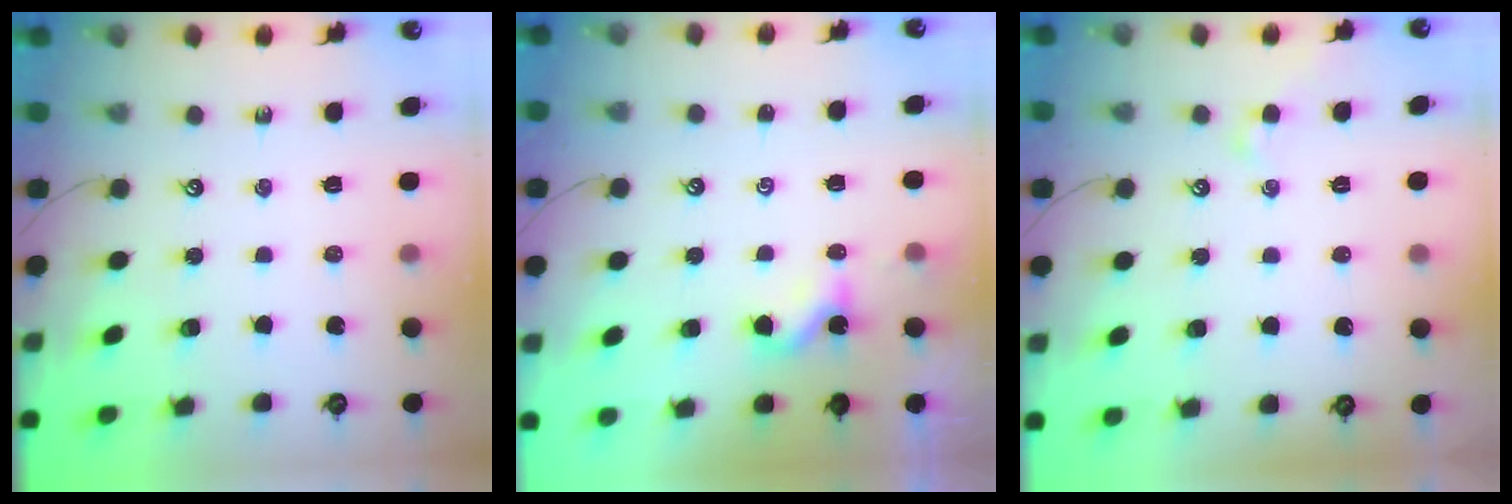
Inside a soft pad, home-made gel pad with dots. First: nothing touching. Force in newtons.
{"total": 0.6, "press": 0.5, "slide": 0.4}
{"total": 1.3, "press": 1.2, "slide": 0.5}